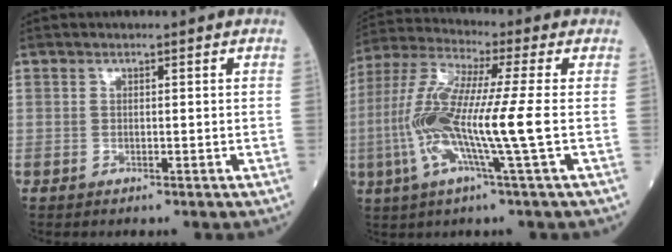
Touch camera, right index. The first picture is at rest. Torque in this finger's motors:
{"motor_torque": [2.14, 0.00, 1.05, 0.21]}